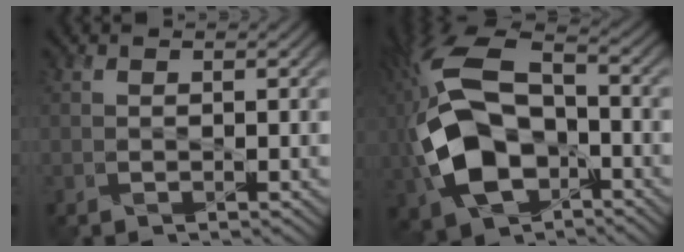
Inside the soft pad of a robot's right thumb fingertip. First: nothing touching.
{"total": 16.1, "force": [-3.0, 10.0, 12.2], "torque": [-0.294, -0.009, -0.060]}